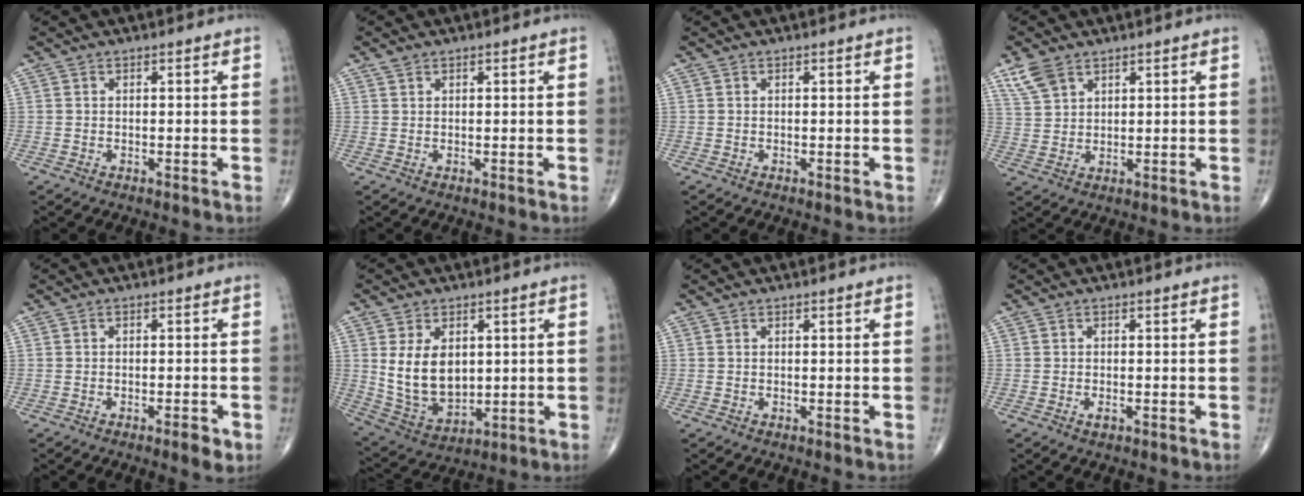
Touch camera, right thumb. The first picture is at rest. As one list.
[{"total": 0.9, "force": [0.6, 0.5, 0.4], "torque": [-0.007, 0.004, 0.012]}, {"total": 0.0}, {"total": 5.3, "force": [3.5, 3.0, 2.6], "torque": [-0.048, -0.009, 0.079]}, {"total": 2.8, "force": [-1.5, 0.8, 2.3], "torque": [-0.032, -0.001, -0.022]}, {"total": 11.6, "force": [1.8, 7.7, 8.5], "torque": [-0.129, -0.019, 0.055]}, {"total": 0.0}, {"total": 1.1, "force": [-0.5, 0.5, 0.9], "torque": [-0.013, 0.000, -0.008]}]